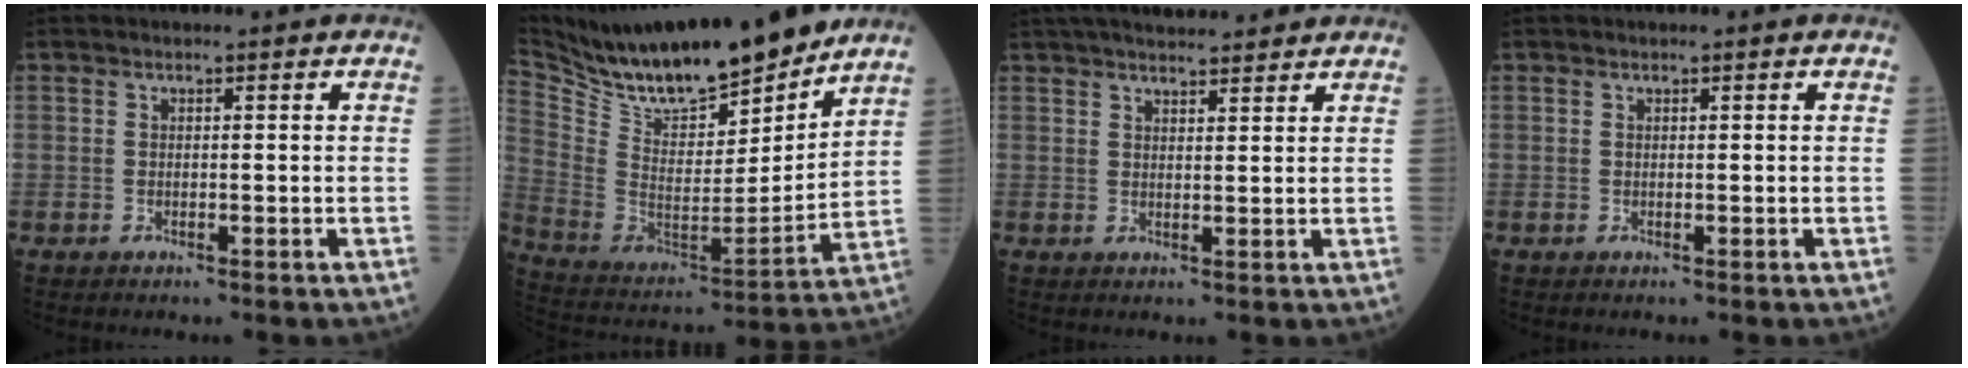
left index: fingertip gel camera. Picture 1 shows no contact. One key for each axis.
{"total": 20.5, "fx": 17.9, "fy": 3.8, "fz": 9.2, "tx": -0.179, "ty": -0.026, "tz": 0.312}
{"total": 12.5, "fx": 11.1, "fy": 2.3, "fz": 5.2, "tx": -0.075, "ty": 0.031, "tz": 0.161}
{"total": 0.0}